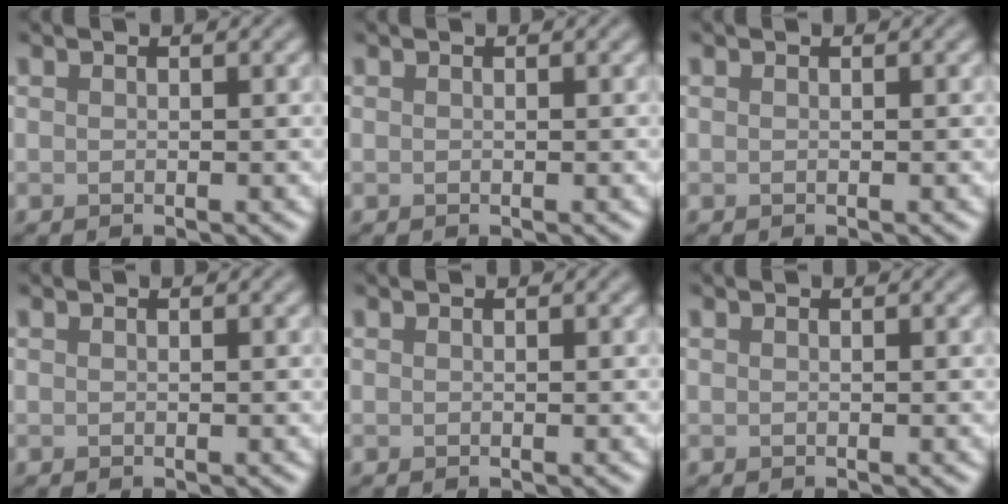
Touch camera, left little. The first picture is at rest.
{"total": 0.0}
{"total": 0.0}
{"total": 0.0}
{"total": 0.0}
{"total": 0.0}